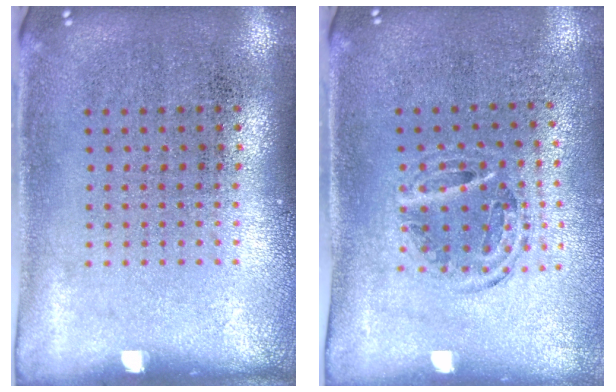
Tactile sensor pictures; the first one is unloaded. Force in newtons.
{"total": 1.1, "press": 1.0, "slide": 0.2}